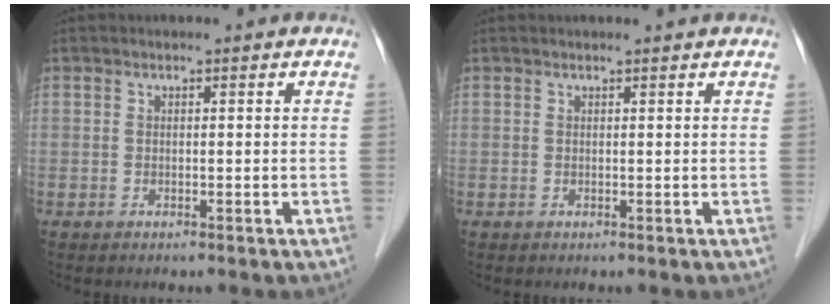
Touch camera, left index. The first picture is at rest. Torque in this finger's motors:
{"motor_torque": [0.46, -0.49, 0.03, -0.01]}